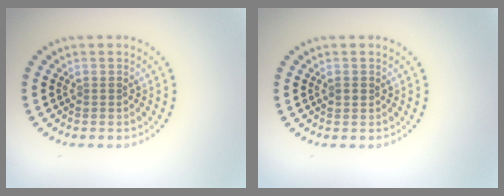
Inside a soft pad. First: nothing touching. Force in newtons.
{"total": 0.9, "press": 0.8, "slide": 0.3}